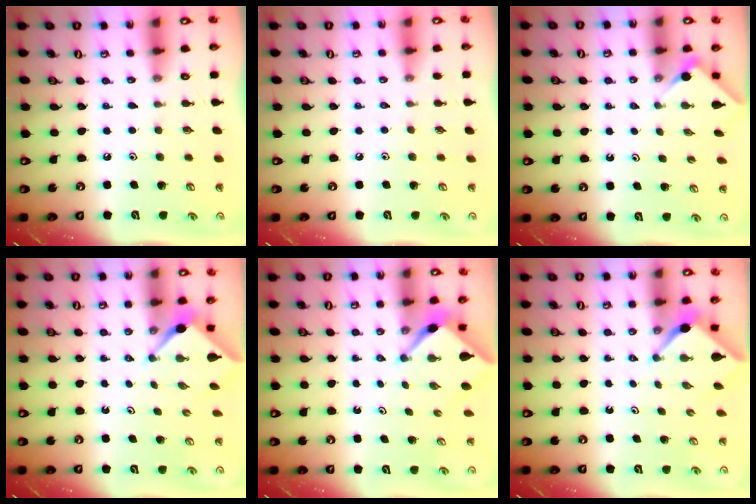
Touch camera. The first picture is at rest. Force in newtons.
{"total": 2.1, "press": 2.1, "slide": 0.4}
{"total": 2.7, "press": 2.7, "slide": 0.4}
{"total": 2.5, "press": 2.5, "slide": 0.3}
{"total": 2.3, "press": 2.3, "slide": 0.3}
{"total": 2.5, "press": 2.5, "slide": 0.2}